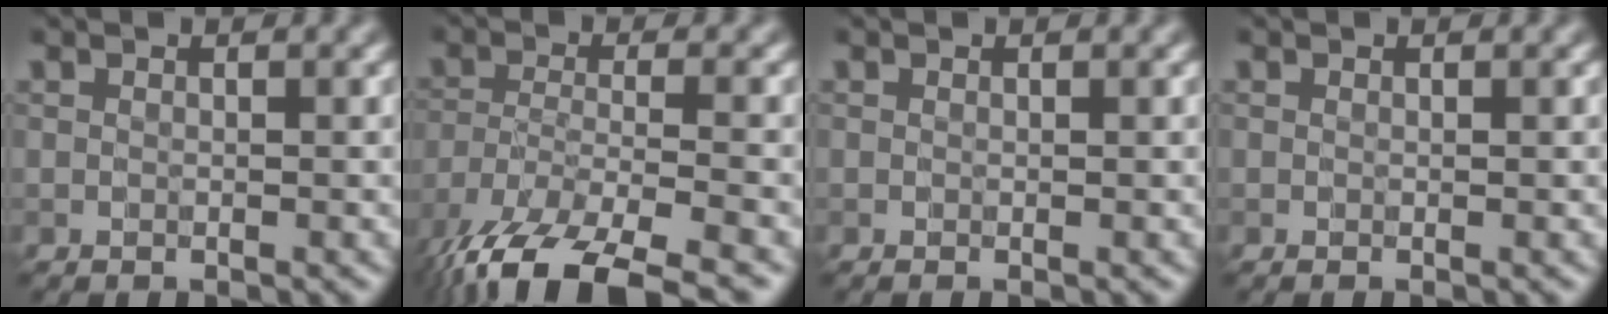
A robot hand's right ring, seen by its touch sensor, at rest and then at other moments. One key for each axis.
{"total": 12.9, "fx": -9.7, "fy": 4.2, "fz": 7.5, "tx": -0.164, "ty": -0.046, "tz": -0.143}
{"total": 0.0}
{"total": 0.0}